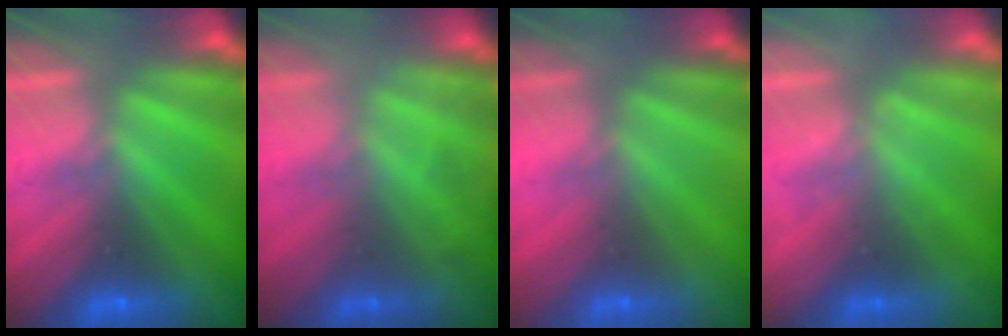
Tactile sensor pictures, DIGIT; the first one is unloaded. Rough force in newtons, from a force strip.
{"total": 2.4}
{"total": 2.9}
{"total": 2.1}